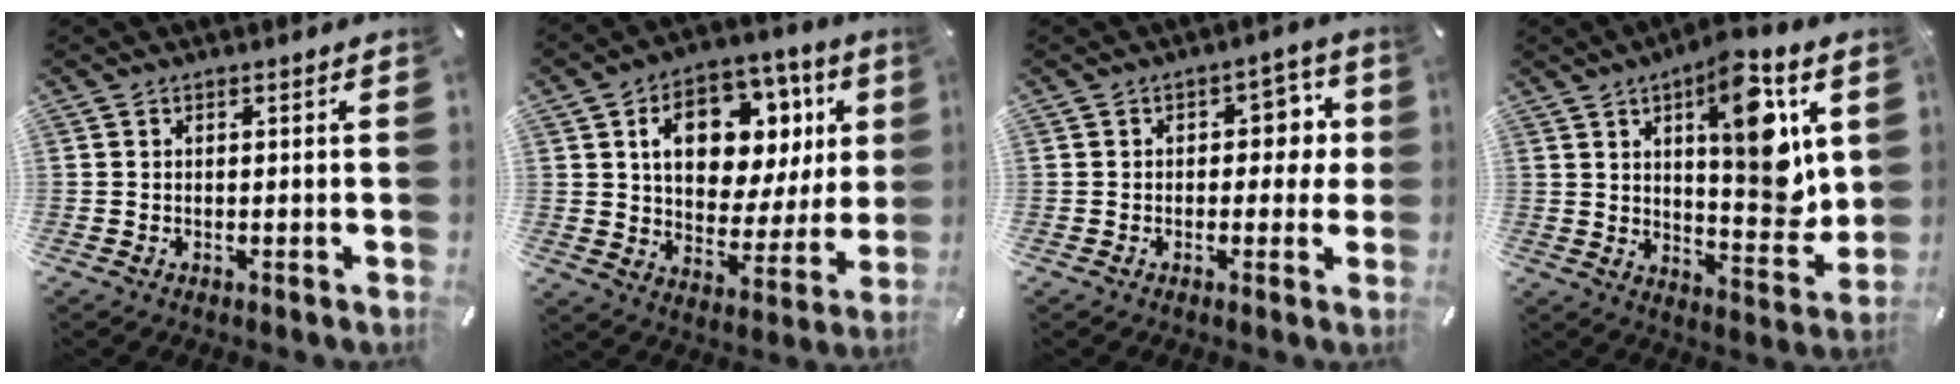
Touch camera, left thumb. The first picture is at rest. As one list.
[{"total": 16.9, "force": [7.2, 11.3, 10.4], "torque": [-0.159, -0.027, 0.125]}, {"total": 6.5, "force": [0.6, 4.6, 4.6], "torque": [-0.045, 0.000, 0.000]}, {"total": 17.1, "force": [6.4, 7.6, 13.9], "torque": [-0.164, -0.041, 0.102]}]